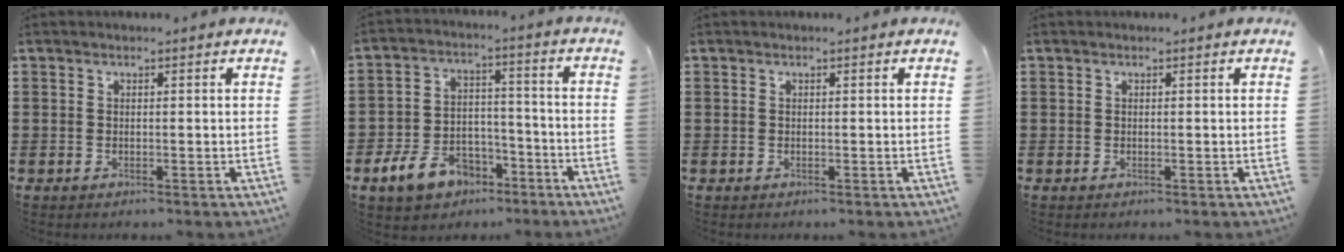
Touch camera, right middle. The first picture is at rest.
{"total": 8.7, "force": [-6.2, 4.9, 3.6], "torque": [-0.087, 0.026, -0.122]}
{"total": 0.0}
{"total": 0.0}